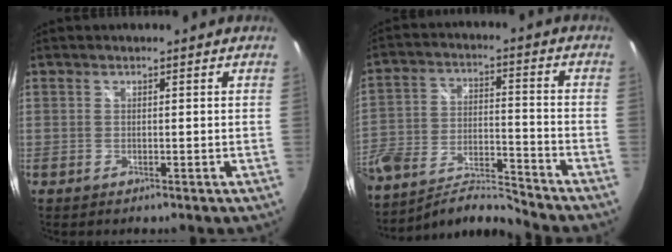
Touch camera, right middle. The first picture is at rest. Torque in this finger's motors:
{"motor_torque": [1.07, -1.07, 0.49, 0.21]}